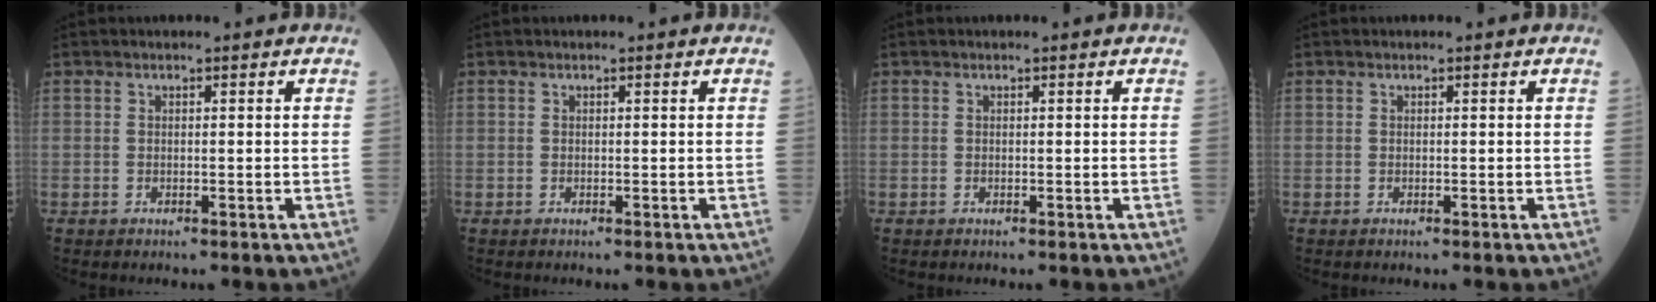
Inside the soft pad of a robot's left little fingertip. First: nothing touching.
{"total": 0.0}
{"total": 0.0}
{"total": 0.0}